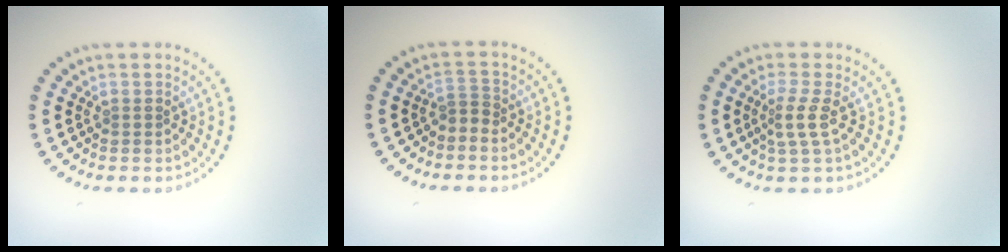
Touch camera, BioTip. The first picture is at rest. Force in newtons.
{"total": 1.4, "press": 0.9, "slide": 1.0}
{"total": 2.2, "press": 1.5, "slide": 1.5}